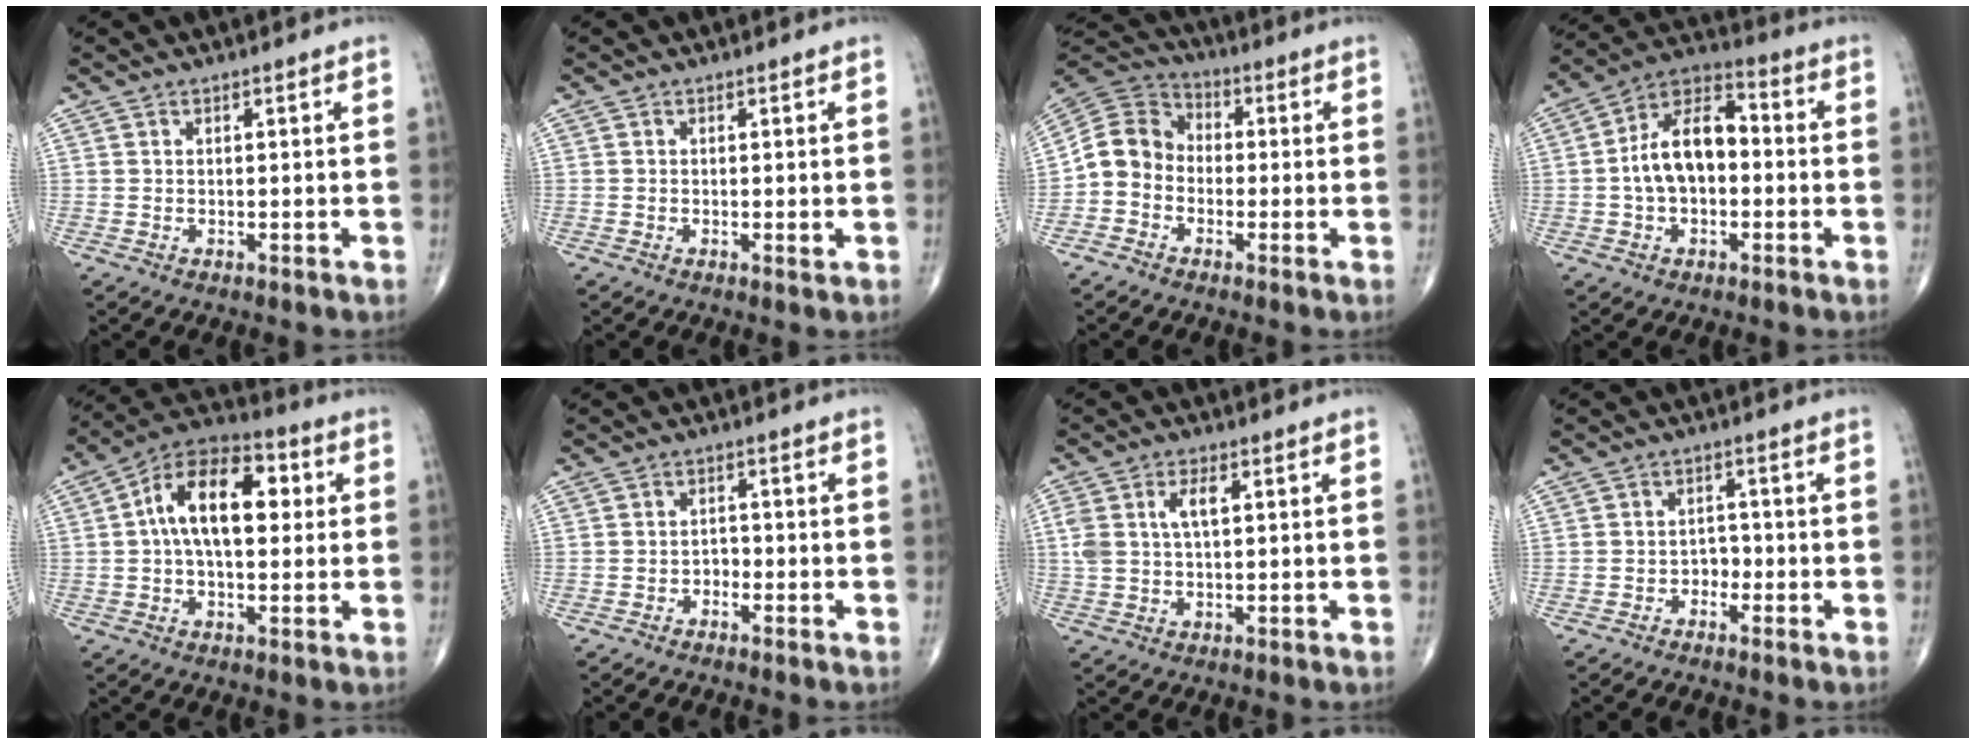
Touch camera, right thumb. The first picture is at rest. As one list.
[{"total": 0.7, "force": [-0.1, 0.2, 0.6], "torque": [-0.011, -0.003, -0.005]}, {"total": 8.5, "force": [-2.0, 7.2, 3.9], "torque": [-0.060, 0.040, -0.055]}, {"total": 12.7, "force": [-0.6, 7.8, 10.0], "torque": [-0.164, 0.040, -0.023]}, {"total": 15.1, "force": [2.3, 8.4, 12.4], "torque": [-0.190, 0.030, 0.027]}, {"total": 1.7, "force": [-1.0, 1.2, 0.7], "torque": [0.000, 0.008, -0.024]}, {"total": 5.8, "force": [1.6, 2.9, 4.8], "torque": [-0.109, 0.011, 0.034]}, {"total": 2.4, "force": [-1.2, 1.8, 1.0], "torque": [0.001, 0.014, -0.026]}]